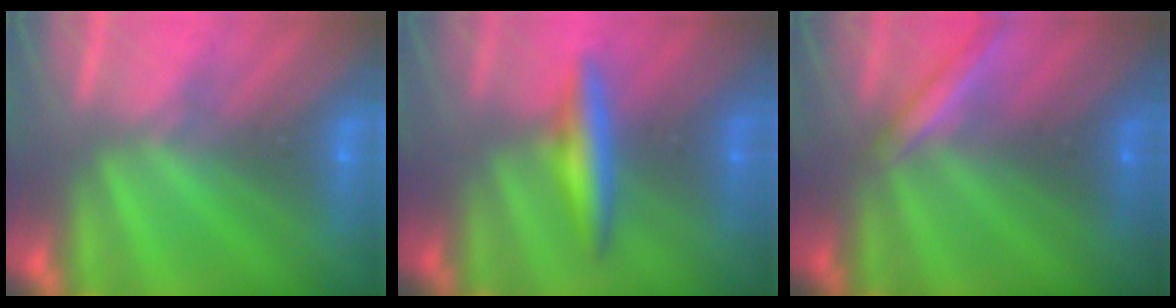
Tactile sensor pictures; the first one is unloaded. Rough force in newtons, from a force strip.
{"total": 2.6}
{"total": 1.9}